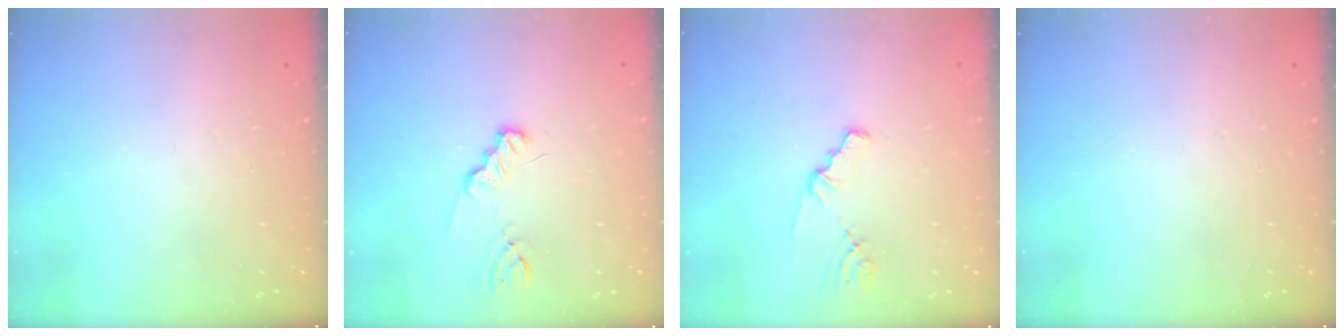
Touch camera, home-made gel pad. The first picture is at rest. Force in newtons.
{"total": 1.9, "press": 1.9, "slide": 0.2}
{"total": 1.6, "press": 1.6, "slide": 0.1}
{"total": 0.0}